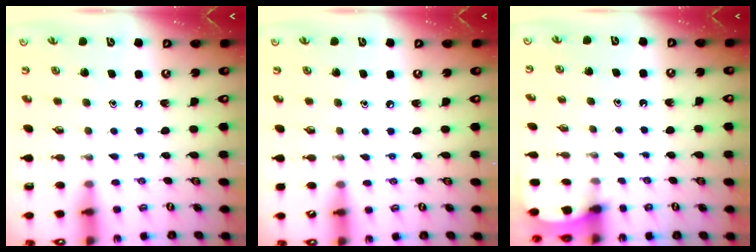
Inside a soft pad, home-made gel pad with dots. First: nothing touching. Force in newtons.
{"total": 2.3, "press": 2.3, "slide": 0.4}
{"total": 1.0, "press": 0.9, "slide": 0.1}